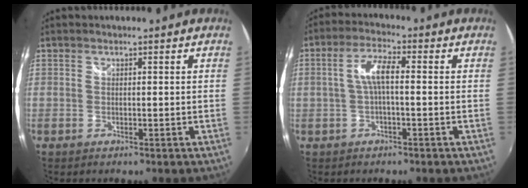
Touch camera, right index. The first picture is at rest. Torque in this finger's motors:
{"motor_torque": [0.35, 0.19, 0.41, 0.11]}